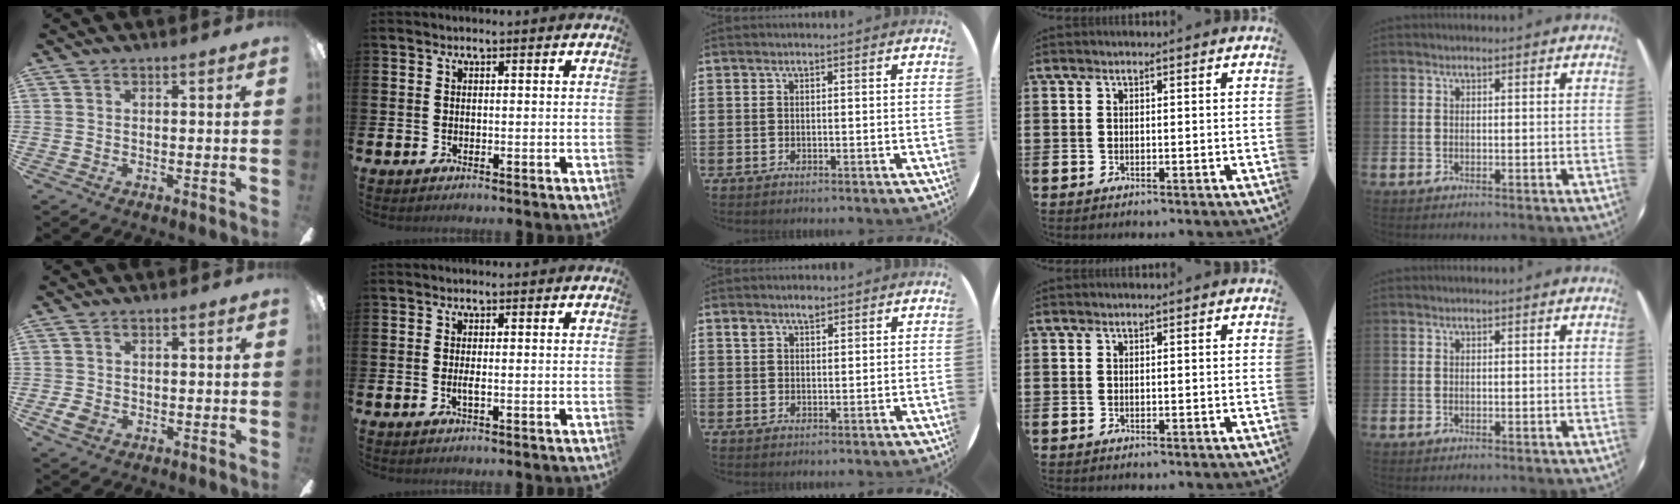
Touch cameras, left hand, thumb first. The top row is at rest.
{"thumb": {"total": 2.9, "force": [-0.9, 1.9, 2.0], "torque": [-0.052, 0.000, -0.022]}, "index": {"total": 0.9, "force": [-0.1, 0.1, 0.9], "torque": [-0.019, -0.002, -0.001]}, "middle": {"total": 1.9, "force": [1.5, 0.9, 0.7], "torque": [-0.001, -0.002, 0.025]}}